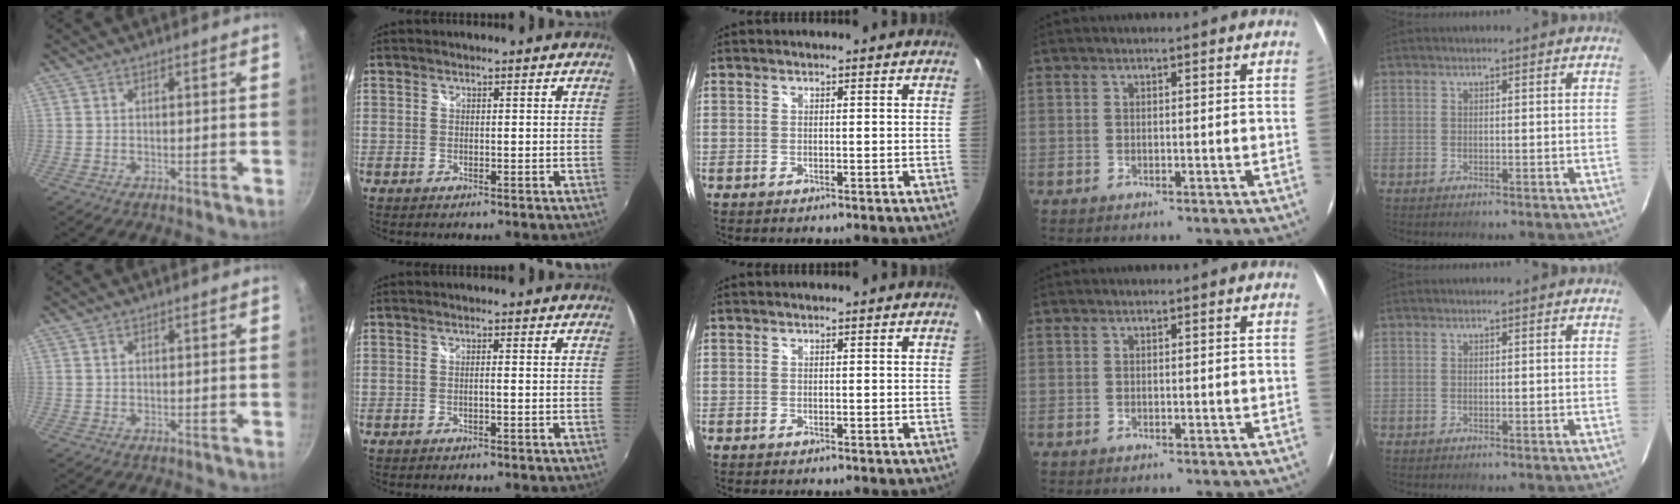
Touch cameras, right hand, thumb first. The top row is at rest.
{"thumb": {"total": 0.7, "force": [0.4, 0.4, 0.4], "torque": [-0.007, 0.001, 0.009]}, "index": {"total": 0.9, "force": [-0.3, -0.2, 0.9], "torque": [-0.014, 0.001, -0.006]}}